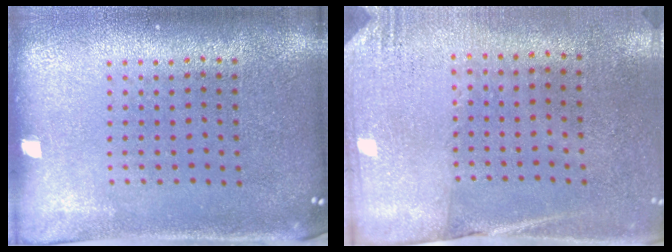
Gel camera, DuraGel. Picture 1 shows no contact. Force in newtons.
{"total": 2.7, "press": 2.4, "slide": 1.3}